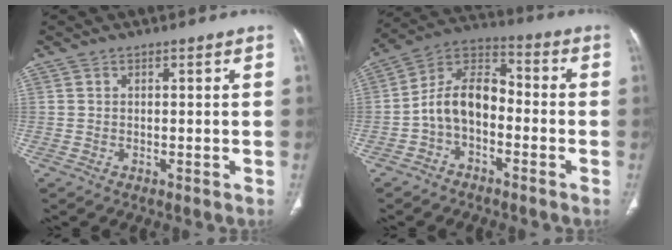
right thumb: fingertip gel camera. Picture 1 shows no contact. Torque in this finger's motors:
{"motor_torque": [1.44, 1.57, 1.22, -0.78, 0.10]}